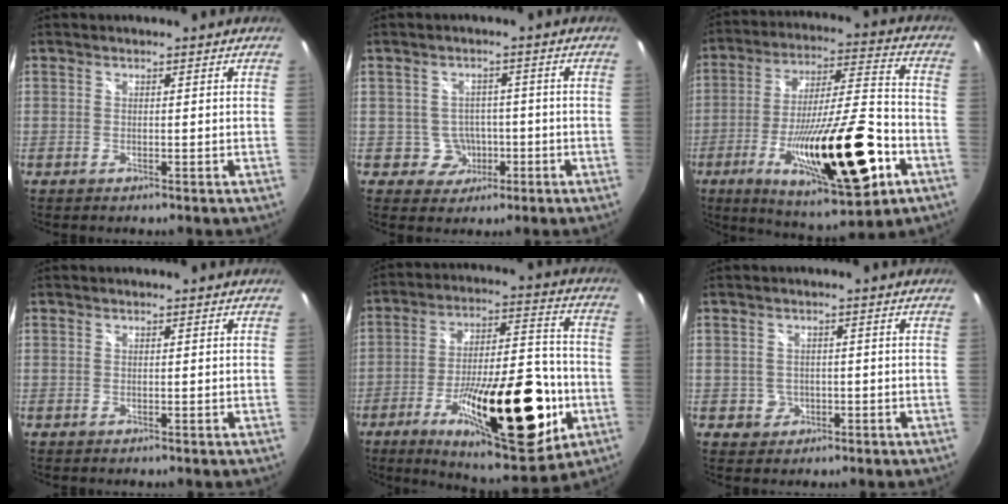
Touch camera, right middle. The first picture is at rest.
{"total": 4.5, "force": [-1.3, 4.3, 0.4], "torque": [-0.020, 0.015, -0.006]}
{"total": 25.3, "force": [-9.8, 6.0, 22.6], "torque": [-0.389, -0.034, -0.149]}
{"total": 0.0}
{"total": 25.2, "force": [-9.1, 9.2, 21.6], "torque": [-0.342, -0.014, -0.127]}
{"total": 3.0, "force": [-0.7, 2.9, 0.5], "torque": [-0.012, 0.002, -0.006]}